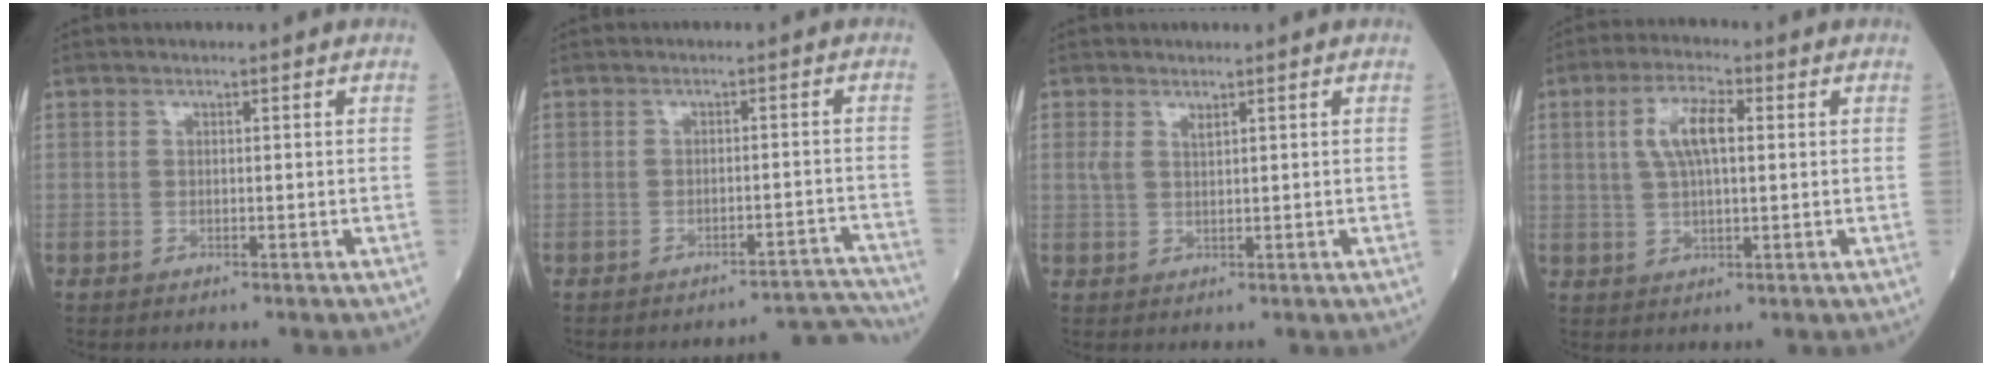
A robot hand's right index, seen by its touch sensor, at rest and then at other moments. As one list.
[{"total": 6.0, "force": [-5.8, -1.1, -1.0], "torque": [0.035, 0.015, -0.072]}, {"total": 1.8, "force": [1.1, 0.6, 1.3], "torque": [-0.034, 0.006, 0.028]}, {"total": 6.9, "force": [1.7, 2.0, 6.4], "torque": [-0.132, 0.012, 0.034]}]